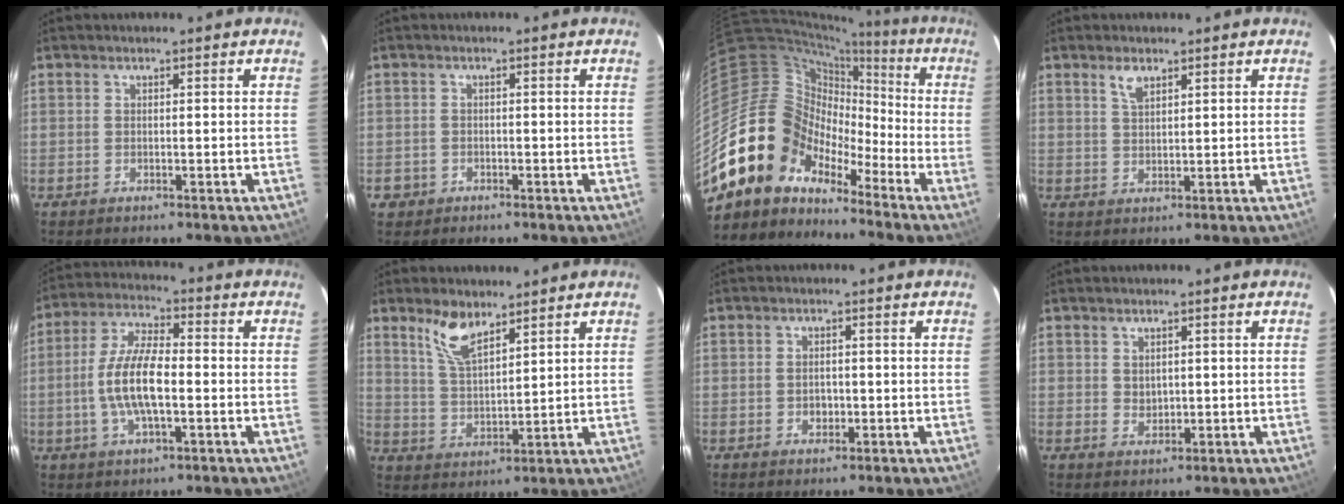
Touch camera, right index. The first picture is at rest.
{"total": 2.6, "force": [-1.0, 2.3, 0.4], "torque": [-0.014, 0.004, -0.013]}
{"total": 15.7, "force": [-11.3, 10.4, 3.3], "torque": [-0.076, 0.038, -0.215]}
{"total": 2.9, "force": [1.9, 1.2, 1.8], "torque": [-0.034, 0.003, 0.037]}
{"total": 10.9, "force": [-1.9, 3.8, 10.0], "torque": [-0.204, 0.006, -0.037]}
{"total": 7.4, "force": [5.3, 2.6, 4.5], "torque": [-0.086, 0.004, 0.110]}
{"total": 2.3, "force": [-0.3, 1.8, 1.3], "torque": [-0.021, 0.004, -0.004]}
{"total": 2.1, "force": [0.9, 1.7, 0.9], "torque": [-0.010, 0.002, 0.019]}